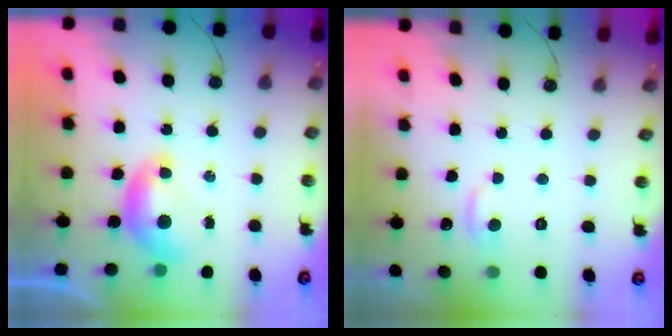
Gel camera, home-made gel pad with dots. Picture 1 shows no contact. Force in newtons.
{"total": 1.2, "press": 0.9, "slide": 0.8}